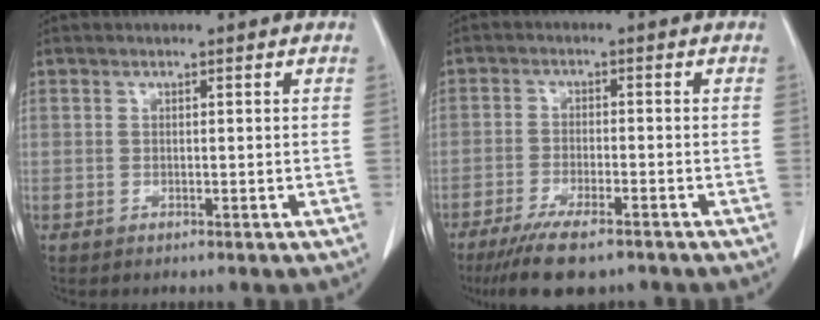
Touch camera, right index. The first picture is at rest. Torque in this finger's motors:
{"motor_torque": [0.95, -0.88, 0.22, 0.09]}